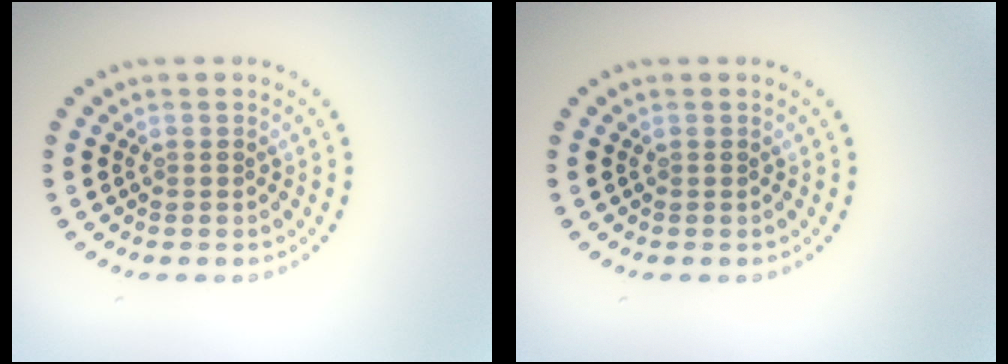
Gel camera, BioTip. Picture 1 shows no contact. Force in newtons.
{"total": 0.0}